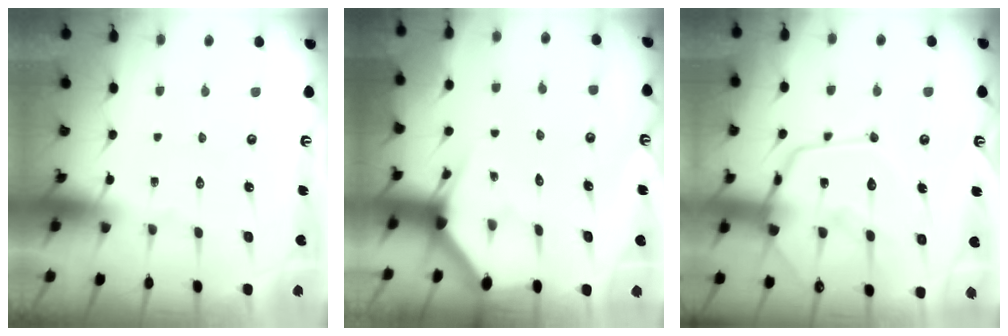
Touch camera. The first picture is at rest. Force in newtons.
{"total": 3.0, "press": 3.0, "slide": 0.1}
{"total": 16.3, "press": 16.3, "slide": 1.4}